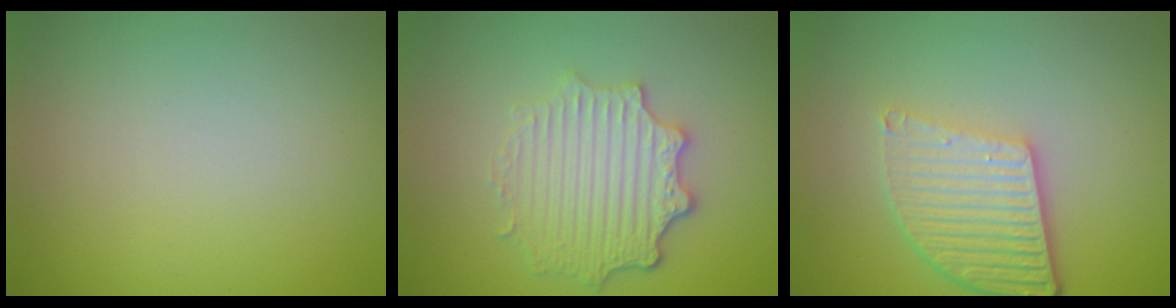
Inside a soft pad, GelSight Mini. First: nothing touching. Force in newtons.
{"total": 4.6, "press": 3.6, "slide": 2.8}
{"total": 5.5, "press": 4.0, "slide": 3.8}